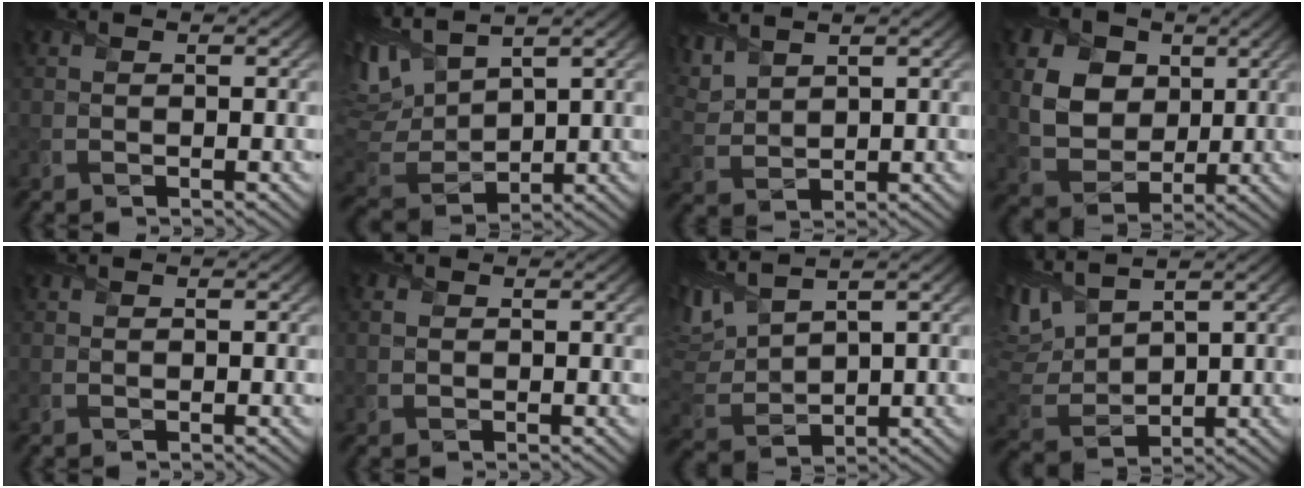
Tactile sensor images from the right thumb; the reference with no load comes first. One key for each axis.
{"total": 10.5, "fx": 6.0, "fy": 4.5, "fz": 7.5, "tx": -0.217, "ty": 0.016, "tz": 0.118}
{"total": 4.4, "fx": 3.5, "fy": 1.6, "fz": 2.1, "tx": -0.068, "ty": 0.010, "tz": 0.079}
{"total": 10.3, "fx": 3.4, "fy": 8.1, "fz": 5.5, "tx": -0.159, "ty": 0.005, "tz": 0.067}
{"total": 0.0}
{"total": 1.4, "fx": 0.5, "fy": 1.1, "fz": 0.8, "tx": -0.020, "ty": 0.002, "tz": 0.012}
{"total": 8.7, "fx": 5.4, "fy": 3.0, "fz": 6.1, "tx": -0.181, "ty": 0.021, "tz": 0.108}
{"total": 9.7, "fx": 6.0, "fy": 3.9, "fz": 6.5, "tx": -0.198, "ty": 0.019, "tz": 0.120}